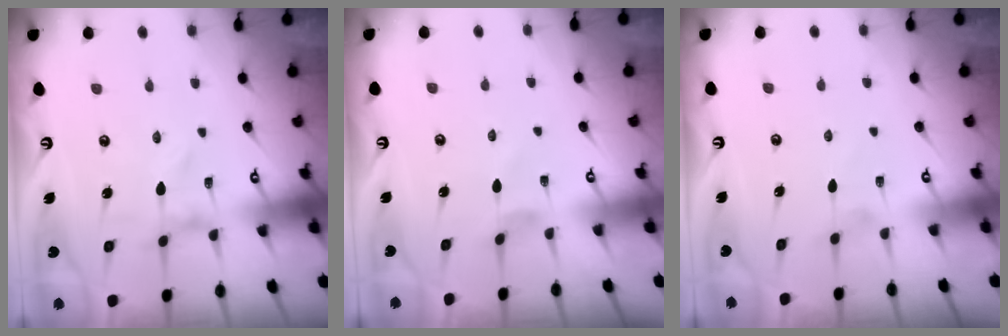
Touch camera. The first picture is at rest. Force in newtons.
{"total": 1.2, "press": 1.2, "slide": 0.3}
{"total": 1.3, "press": 1.3, "slide": 0.3}